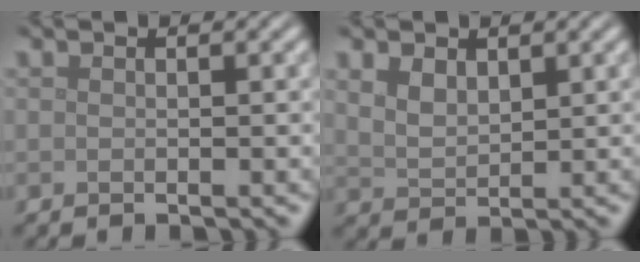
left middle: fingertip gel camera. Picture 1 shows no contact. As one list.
[{"total": 2.4, "force": [1.4, 1.4, 1.4], "torque": [-0.033, -0.004, 0.033]}]